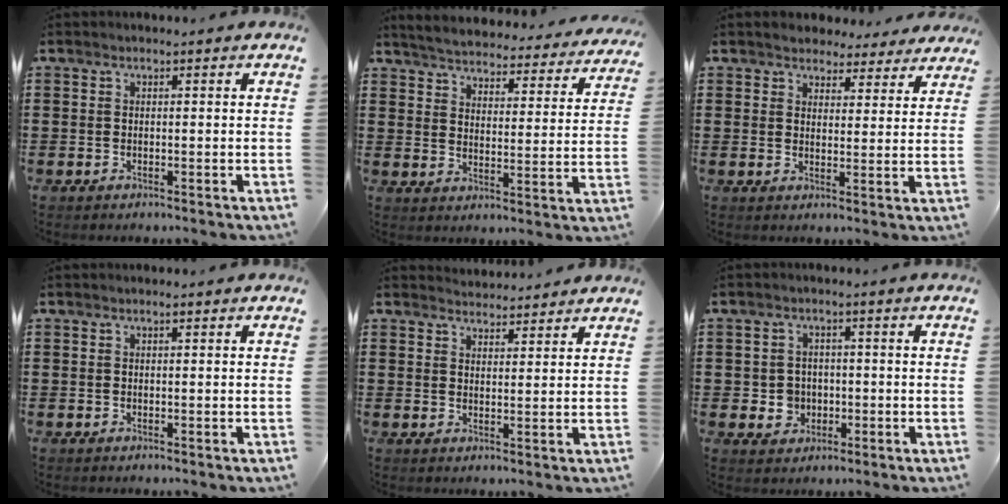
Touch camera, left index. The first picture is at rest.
{"total": 4.4, "force": [4.4, -0.2, 0.4], "torque": [-0.033, -0.038, 0.071]}
{"total": 3.7, "force": [3.6, 1.1, 0.1], "torque": [-0.018, -0.009, 0.065]}
{"total": 0.0}
{"total": 2.8, "force": [2.7, 0.2, -0.2], "torque": [-0.004, -0.008, 0.052]}
{"total": 3.4, "force": [-0.6, 3.2, 1.0], "torque": [-0.031, 0.005, -0.014]}